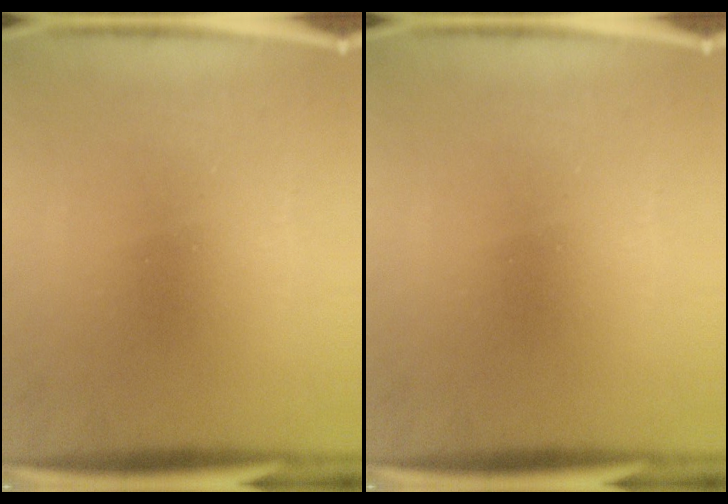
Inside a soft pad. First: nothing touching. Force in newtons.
{"total": 0.0}